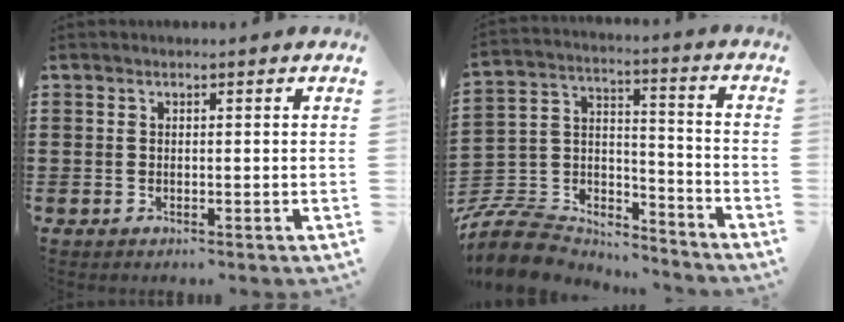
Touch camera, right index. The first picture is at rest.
{"total": 9.6, "force": [-8.5, 3.8, 2.4], "torque": [-0.072, 0.014, -0.169]}